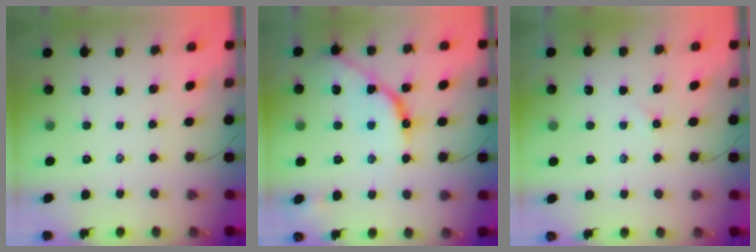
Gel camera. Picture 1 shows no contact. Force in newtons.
{"total": 11.1, "press": 11.1, "slide": 1.0}
{"total": 1.9, "press": 1.9, "slide": 0.3}